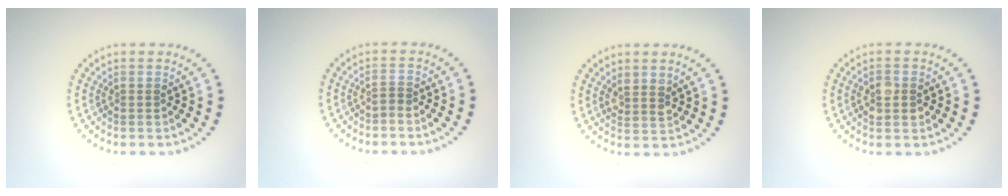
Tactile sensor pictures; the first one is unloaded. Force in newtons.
{"total": 0.6, "press": 0.2, "slide": 0.5}
{"total": 1.7, "press": 1.5, "slide": 0.8}
{"total": 2.5, "press": 2.5, "slide": 0.1}